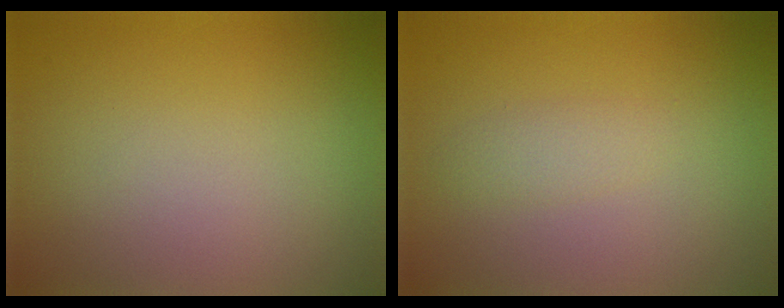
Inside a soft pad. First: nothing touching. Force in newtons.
{"total": 1.3, "press": 1.3, "slide": 0.1}